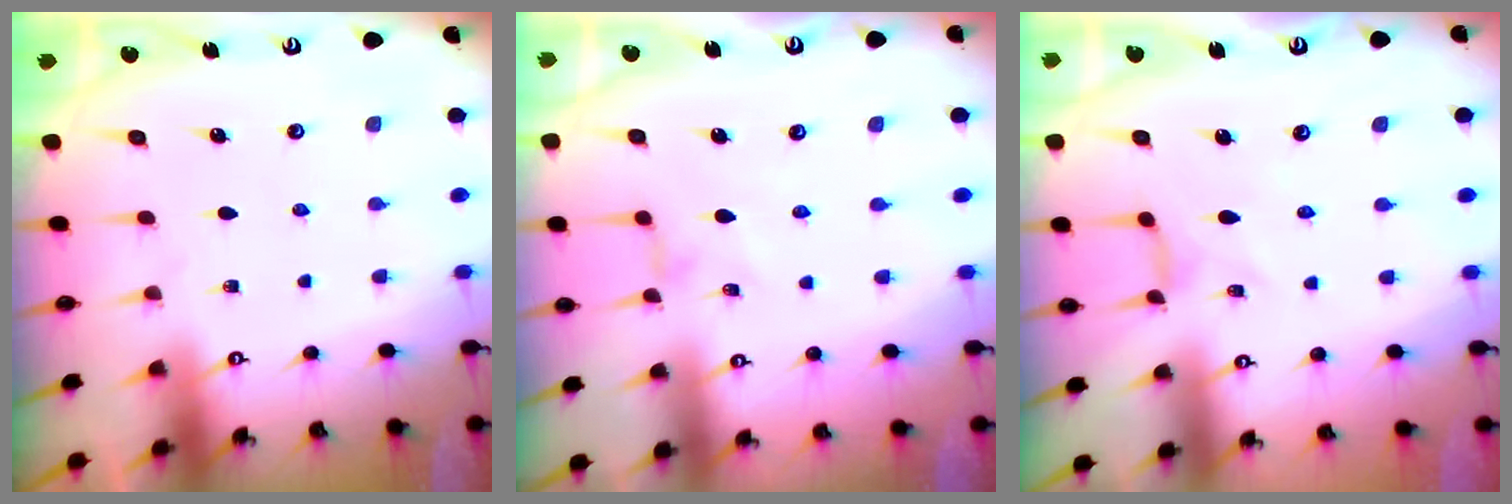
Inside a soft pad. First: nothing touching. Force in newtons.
{"total": 0.6, "press": 0.6, "slide": 0.2}
{"total": 1.3, "press": 1.3, "slide": 0.3}